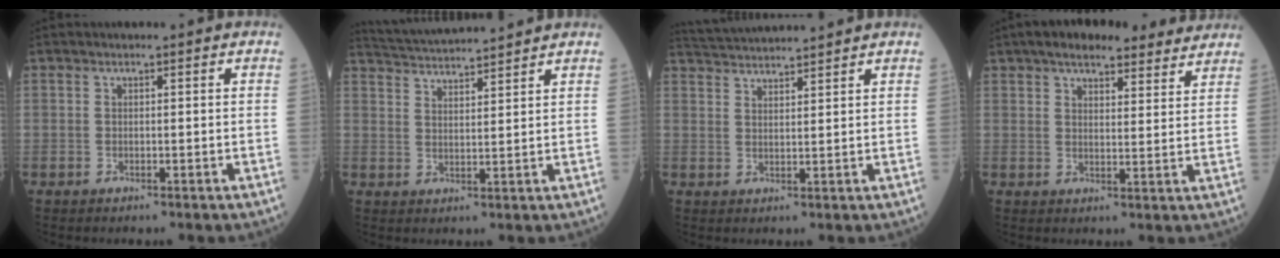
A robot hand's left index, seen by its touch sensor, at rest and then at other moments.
{"total": 11.0, "force": [10.5, -0.3, 3.3], "torque": [-0.072, 0.025, 0.167]}
{"total": 9.3, "force": [8.9, -0.6, 2.4], "torque": [-0.053, 0.030, 0.144]}
{"total": 13.1, "force": [10.9, 3.8, 6.2], "torque": [-0.073, 0.026, 0.141]}